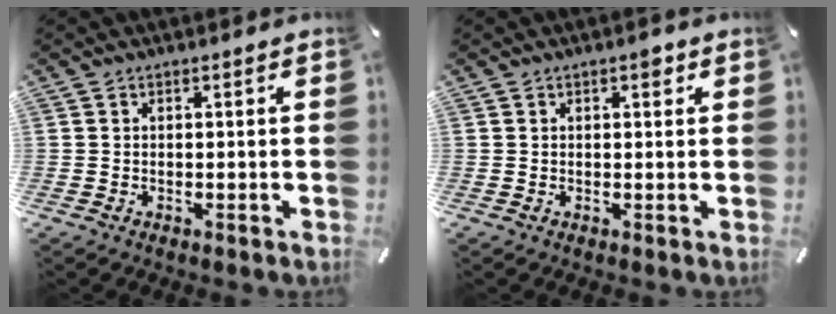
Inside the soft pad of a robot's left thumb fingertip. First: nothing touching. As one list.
[{"total": 2.0, "force": [0.9, 1.0, 1.5], "torque": [-0.015, 0.000, 0.010]}]